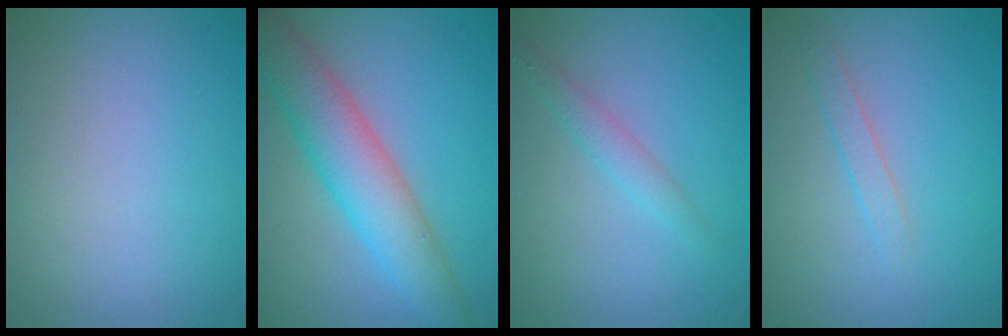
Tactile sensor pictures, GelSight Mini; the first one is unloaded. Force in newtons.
{"total": 6.5, "press": 6.5, "slide": 0.1}
{"total": 1.6, "press": 1.6, "slide": 0.1}
{"total": 1.2, "press": 1.2, "slide": 0.1}